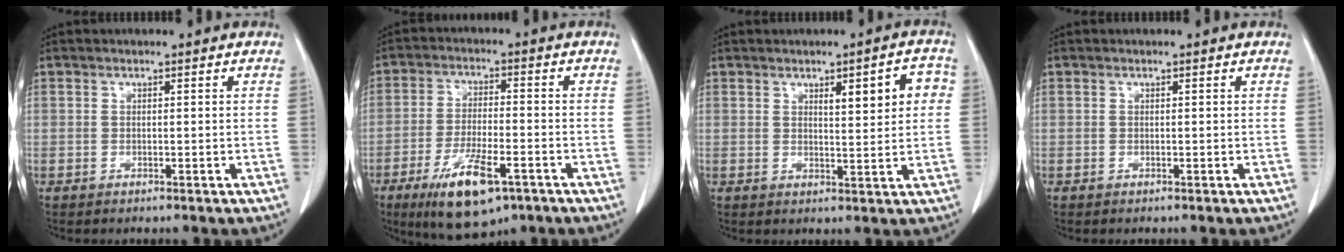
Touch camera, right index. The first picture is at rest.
{"total": 11.7, "force": [-6.5, 3.5, 9.2], "torque": [-0.169, -0.018, -0.101]}
{"total": 6.2, "force": [1.9, 1.5, 5.7], "torque": [-0.075, 0.012, 0.026]}
{"total": 0.0}